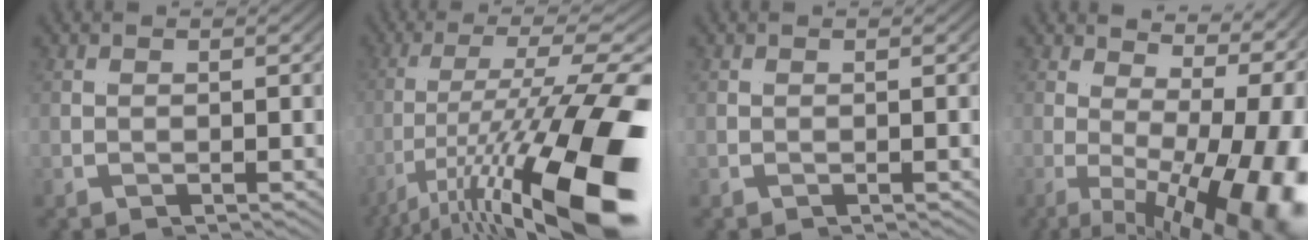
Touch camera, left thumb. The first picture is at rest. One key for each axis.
{"total": 10.1, "fx": -4.4, "fy": -0.1, "fz": 9.1, "tx": -0.163, "ty": 0.013, "tz": -0.071}
{"total": 0.0}
{"total": 9.8, "fx": -2.2, "fy": 1.5, "fz": 9.4, "tx": -0.135, "ty": 0.003, "tz": -0.027}